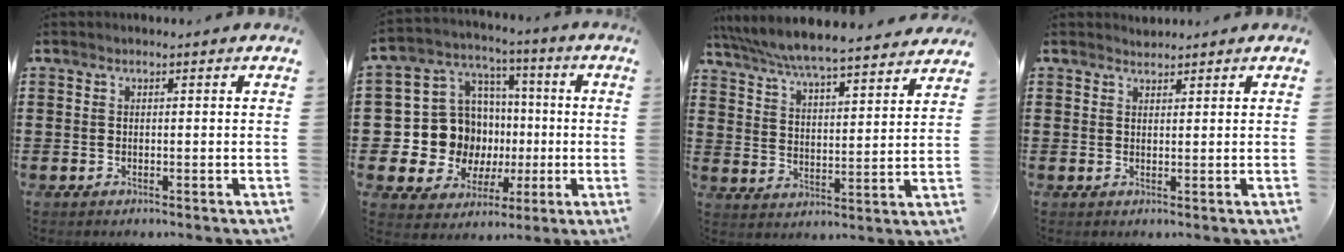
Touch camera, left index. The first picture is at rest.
{"total": 12.3, "force": [-1.0, 11.7, 3.7], "torque": [-0.113, -0.003, -0.007]}
{"total": 6.5, "force": [6.3, -0.1, 1.8], "torque": [-0.063, -0.039, 0.108]}
{"total": 1.2, "force": [1.2, 0.2, -0.1], "torque": [-0.001, 0.001, 0.024]}